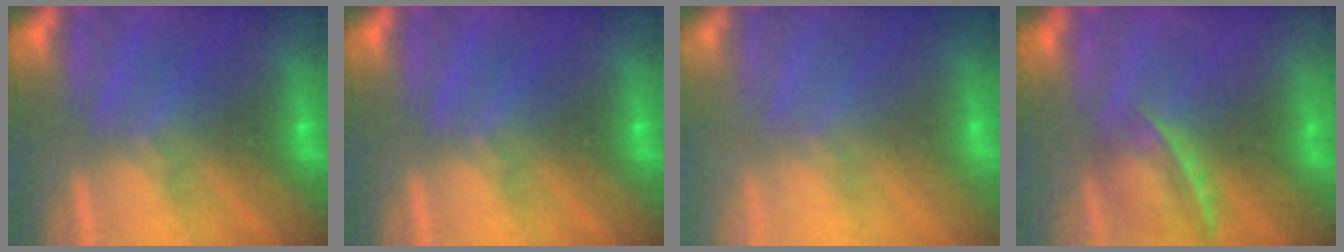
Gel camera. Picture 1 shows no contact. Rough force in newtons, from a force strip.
{"total": 0.0}
{"total": 2.9}
{"total": 5.9}